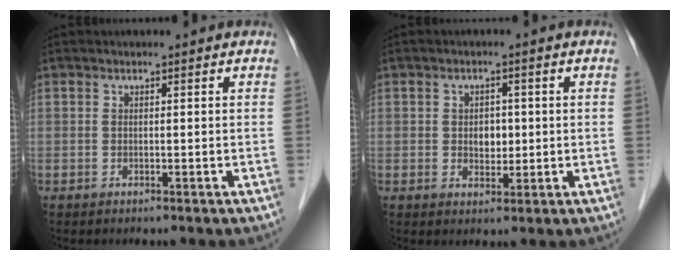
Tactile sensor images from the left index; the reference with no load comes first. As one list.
[{"total": 2.9, "force": [0.1, 2.1, 2.0], "torque": [-0.030, 0.004, 0.006]}]